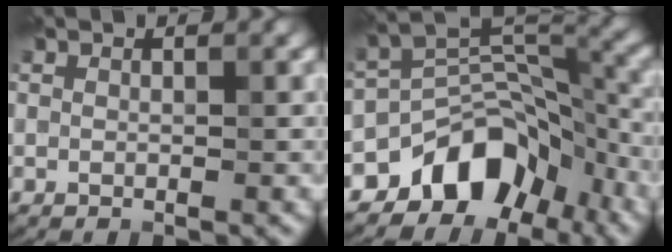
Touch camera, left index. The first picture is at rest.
{"total": 8.9, "force": [-5.6, 5.3, 4.5], "torque": [-0.049, 0.006, -0.102]}